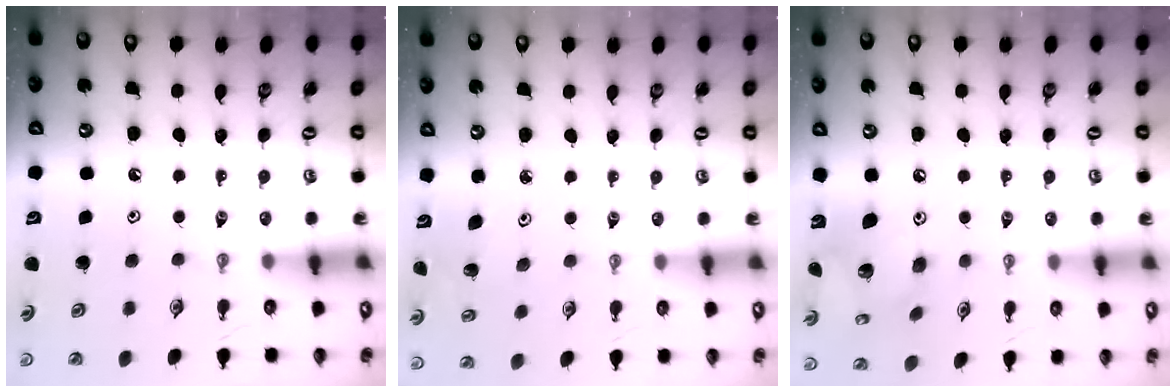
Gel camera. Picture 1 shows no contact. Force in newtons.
{"total": 2.4, "press": 2.2, "slide": 1.0}
{"total": 13.4, "press": 13.4, "slide": 1.2}